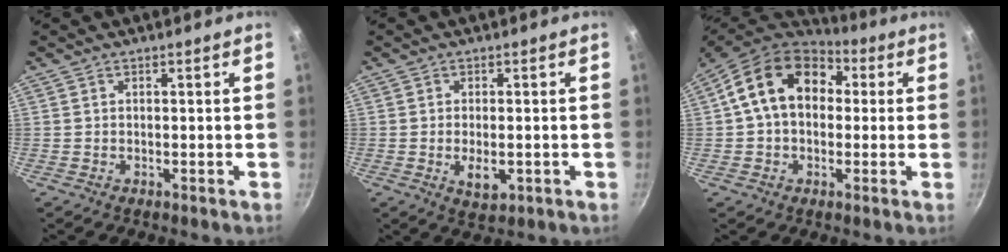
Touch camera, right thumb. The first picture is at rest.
{"total": 4.4, "force": [-1.0, 2.2, 3.7], "torque": [-0.059, -0.004, -0.007]}
{"total": 15.9, "force": [3.0, 11.6, 10.4], "torque": [-0.145, 0.030, 0.033]}